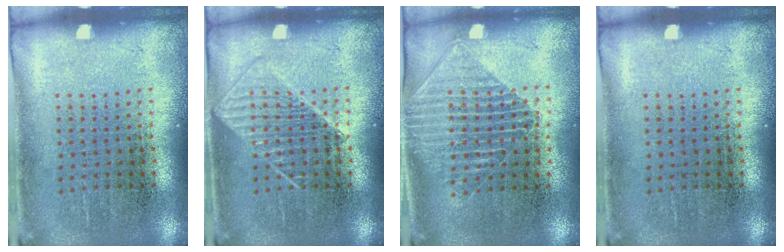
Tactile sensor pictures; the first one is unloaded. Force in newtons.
{"total": 1.7, "press": 1.7, "slide": 0.3}
{"total": 1.4, "press": 1.2, "slide": 0.8}
{"total": 0.0}